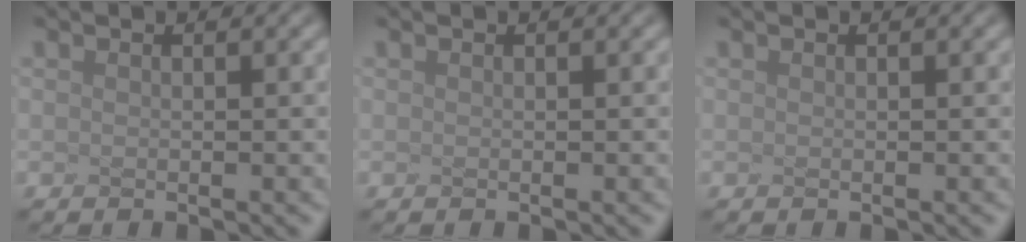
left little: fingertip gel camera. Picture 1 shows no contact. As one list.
[{"total": 0.0}, {"total": 0.0}]